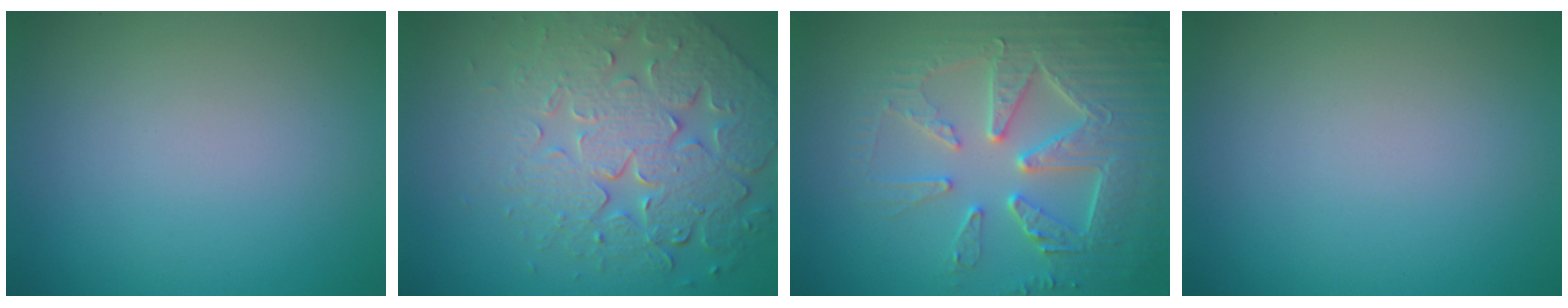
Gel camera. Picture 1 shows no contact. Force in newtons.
{"total": 7.8, "press": 5.7, "slide": 5.4}
{"total": 7.1, "press": 5.9, "slide": 3.9}
{"total": 0.0}